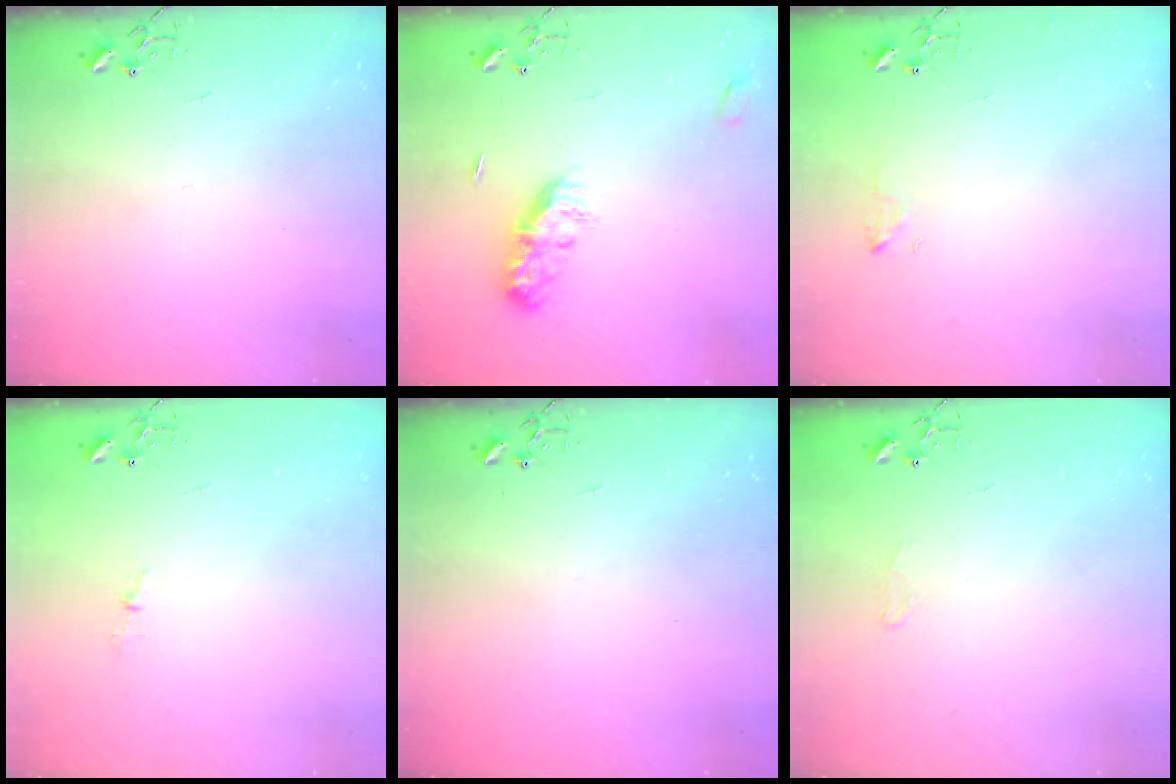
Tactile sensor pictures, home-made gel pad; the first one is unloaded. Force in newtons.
{"total": 9.3, "press": 9.3, "slide": 0.4}
{"total": 6.4, "press": 6.3, "slide": 0.7}
{"total": 3.3, "press": 3.3, "slide": 0.5}
{"total": 0.0}
{"total": 5.9, "press": 5.8, "slide": 0.7}